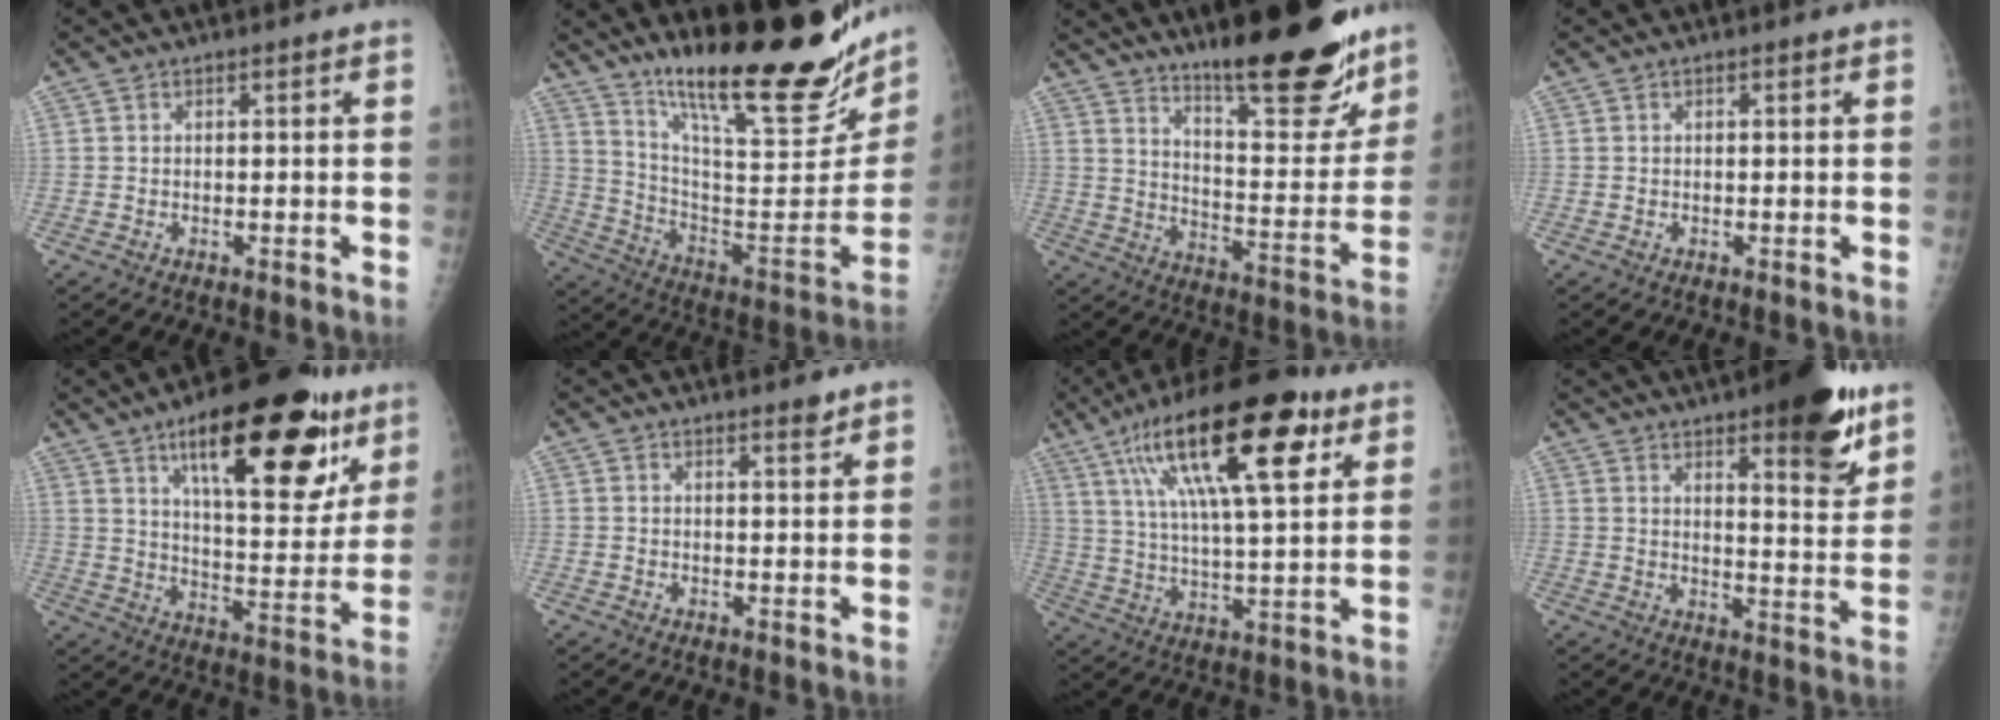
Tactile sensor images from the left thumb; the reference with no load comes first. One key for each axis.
{"total": 30.5, "fx": 21.3, "fy": 6.5, "fz": 20.8, "tx": -0.287, "ty": -0.109, "tz": 0.330}
{"total": 21.9, "fx": 16.1, "fy": 5.3, "fz": 13.8, "tx": -0.157, "ty": -0.111, "tz": 0.243}
{"total": 0.6, "fx": 0.2, "fy": 0.2, "fz": 0.5, "tx": -0.007, "ty": 0.001, "tz": 0.003}
{"total": 26.1, "fx": 13.8, "fy": 9.6, "fz": 20.0, "tx": -0.248, "ty": -0.041, "tz": 0.210}
{"total": 2.2, "fx": 1.8, "fy": 0.4, "fz": 1.2, "tx": -0.012, "ty": -0.013, "tz": 0.025}
{"total": 23.1, "fx": 11.0, "fy": 7.2, "fz": 19.1, "tx": -0.308, "ty": -0.013, "tz": 0.178}
{"total": 16.0, "fx": 9.8, "fy": 4.5, "fz": 11.9, "tx": -0.130, "ty": -0.055, "tz": 0.139}